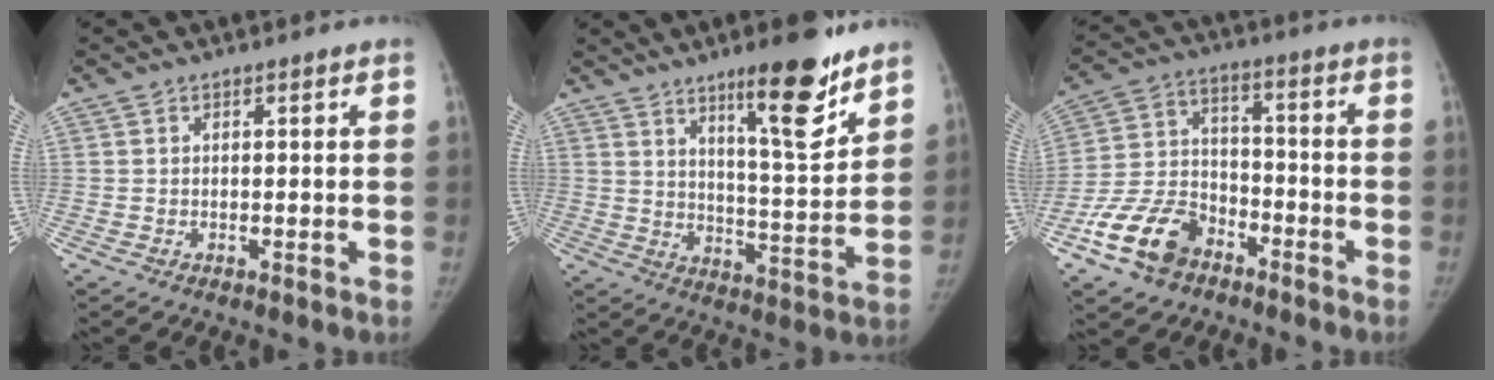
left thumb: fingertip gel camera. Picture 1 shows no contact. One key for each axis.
{"total": 14.7, "fx": 9.8, "fy": 3.1, "fz": 10.5, "tx": -0.130, "ty": -0.073, "tz": 0.154}
{"total": 12.9, "fx": -7.8, "fy": 8.3, "fz": 5.9, "tx": -0.100, "ty": 0.049, "tz": -0.148}